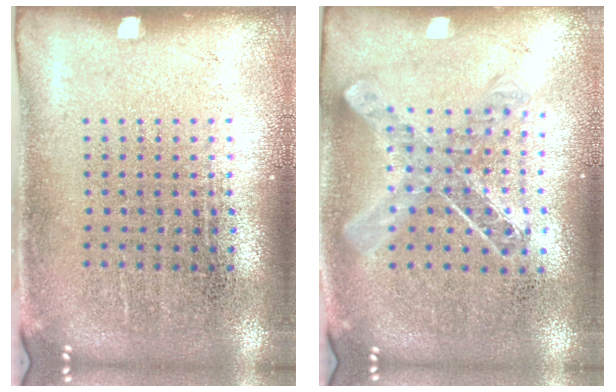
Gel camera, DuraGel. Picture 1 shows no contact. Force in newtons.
{"total": 1.0, "press": 1.0, "slide": 0.2}